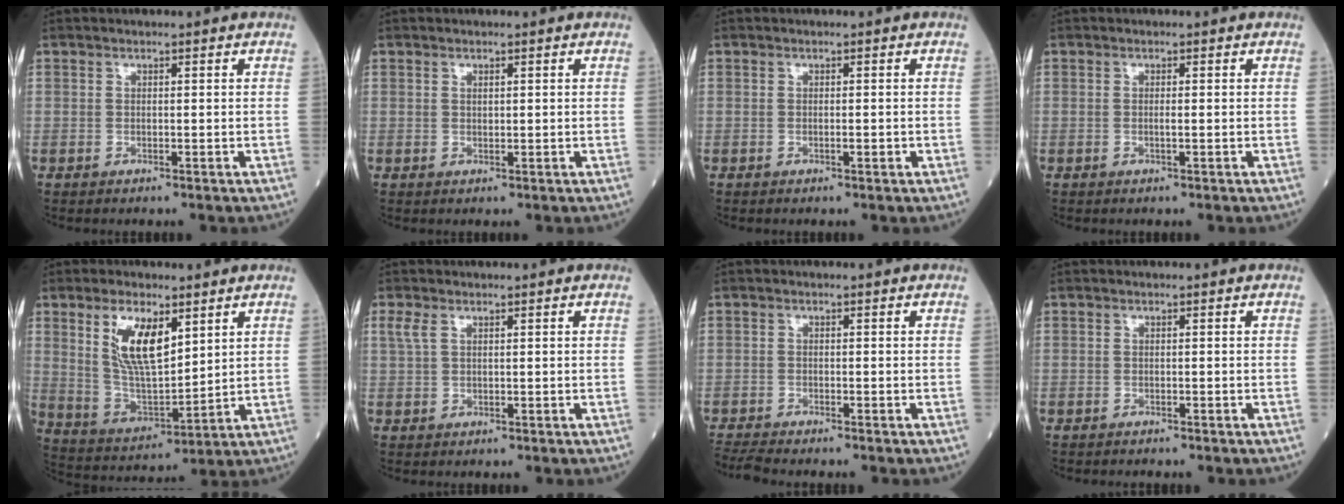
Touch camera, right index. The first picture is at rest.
{"total": 0.7, "force": [0.3, 0.2, 0.5], "torque": [-0.011, -0.003, 0.006]}
{"total": 0.7, "force": [-0.2, 0.1, 0.6], "torque": [-0.015, 0.000, 0.001]}
{"total": 0.6, "force": [0.0, 0.0, 0.6], "torque": [-0.017, -0.001, 0.002]}
{"total": 11.0, "force": [4.8, 3.9, 9.2], "torque": [-0.185, 0.000, 0.099]}
{"total": 1.8, "force": [0.9, 0.8, 1.3], "torque": [-0.042, 0.016, 0.025]}
{"total": 4.1, "force": [-3.8, -0.6, 1.3], "torque": [-0.025, -0.011, -0.065]}
{"total": 0.8, "force": [-0.8, 0.1, 0.2], "torque": [-0.008, -0.001, -0.013]}